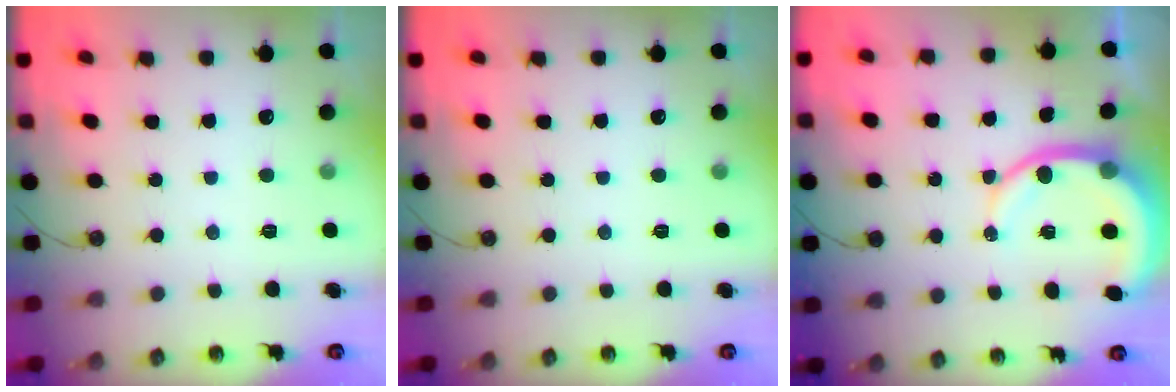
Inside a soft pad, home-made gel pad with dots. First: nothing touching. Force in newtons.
{"total": 0.0}
{"total": 9.6, "press": 9.5, "slide": 1.4}